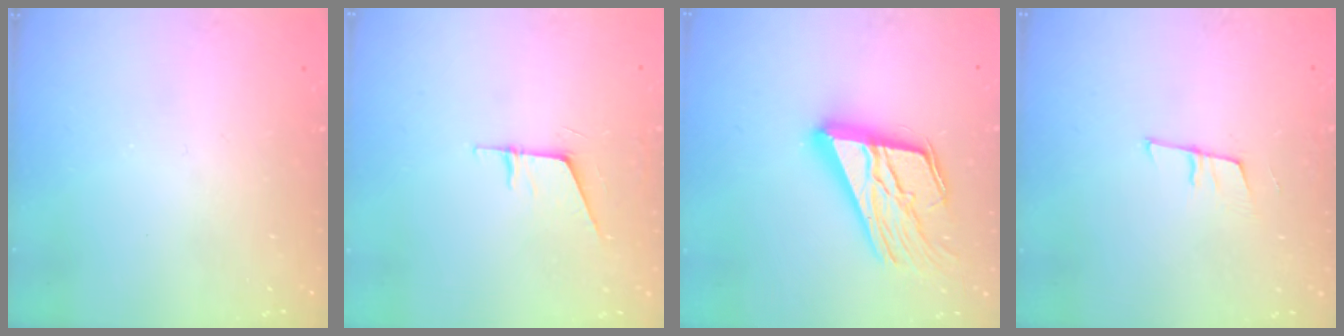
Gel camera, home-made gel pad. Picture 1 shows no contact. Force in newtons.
{"total": 5.8, "press": 5.8, "slide": 0.6}
{"total": 20.9, "press": 20.8, "slide": 2.2}
{"total": 6.0, "press": 5.4, "slide": 2.5}